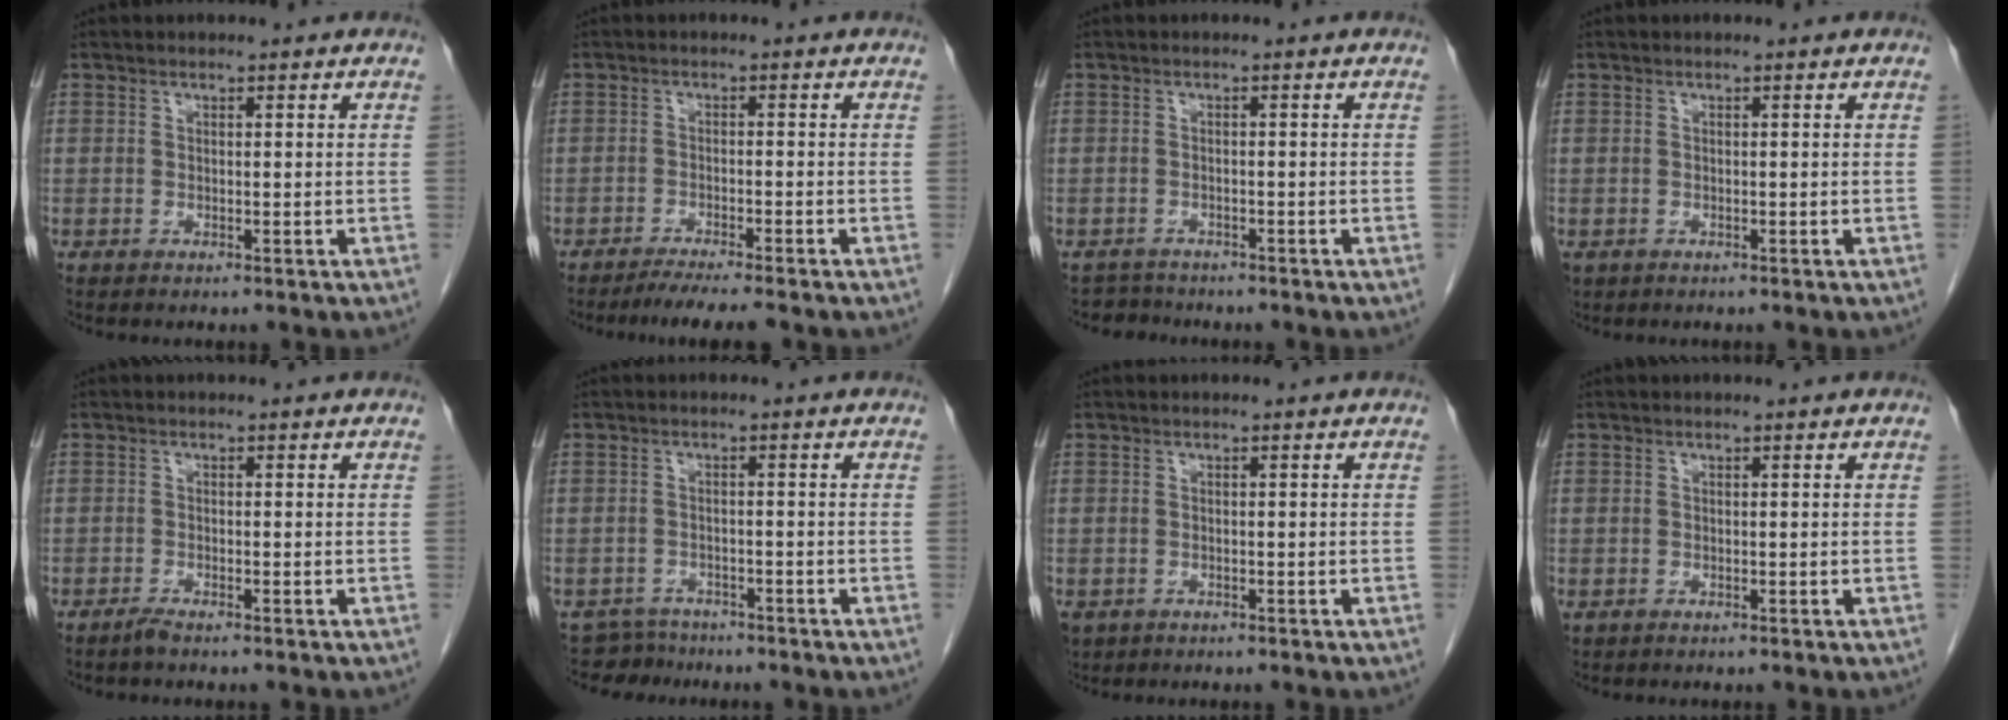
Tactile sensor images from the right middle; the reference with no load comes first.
{"total": 5.2, "force": [-4.5, -0.6, 2.5], "torque": [-0.036, -0.016, -0.071]}
{"total": 2.3, "force": [-2.0, 0.6, -0.8], "torque": [0.011, -0.004, -0.034]}
{"total": 0.9, "force": [-0.4, 0.8, 0.3], "torque": [-0.012, 0.002, 0.001]}
{"total": 1.1, "force": [-1.0, 0.0, 0.5], "torque": [-0.014, -0.002, -0.018]}
{"total": 3.3, "force": [-2.9, 1.2, -1.1], "torque": [0.017, -0.001, -0.048]}
{"total": 3.2, "force": [-1.7, 2.5, 1.1], "torque": [-0.026, -0.004, -0.025]}
{"total": 0.0}